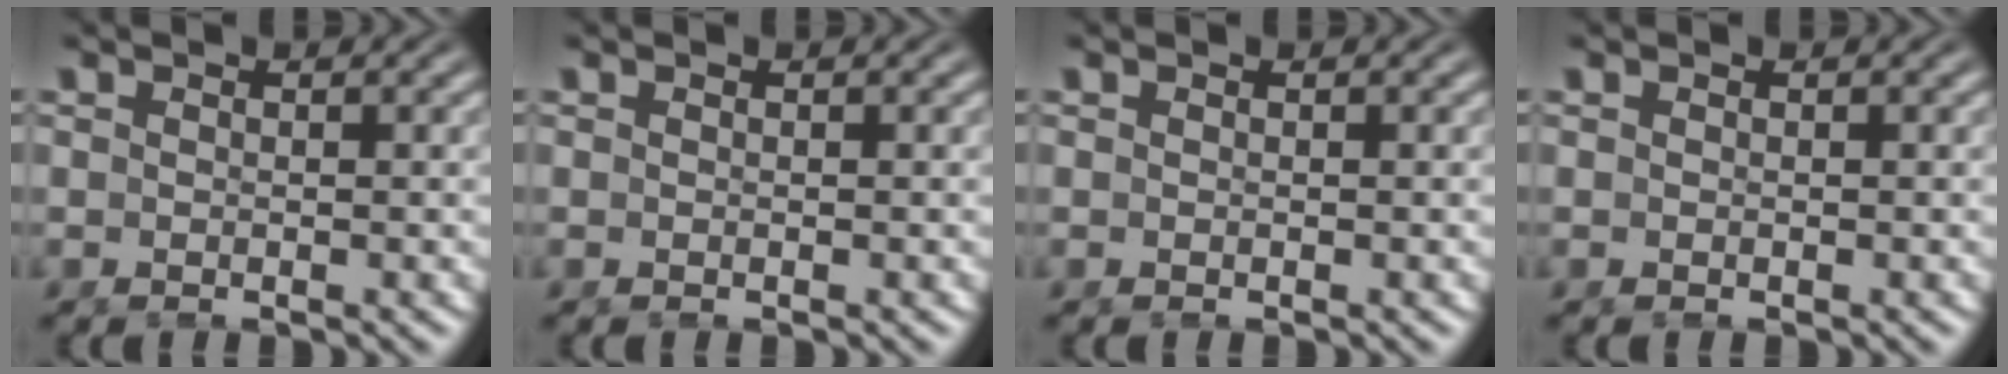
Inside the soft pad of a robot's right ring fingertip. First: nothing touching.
{"total": 0.0}
{"total": 0.0}
{"total": 0.0}